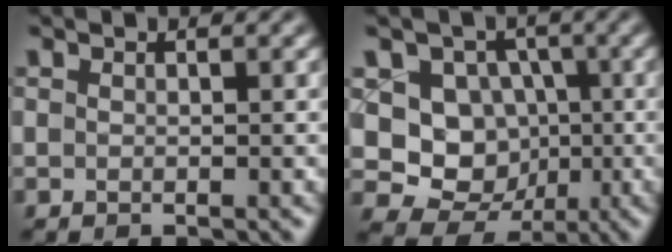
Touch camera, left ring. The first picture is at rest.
{"total": 7.5, "force": [-0.1, 6.7, 3.3], "torque": [-0.039, -0.005, -0.022]}